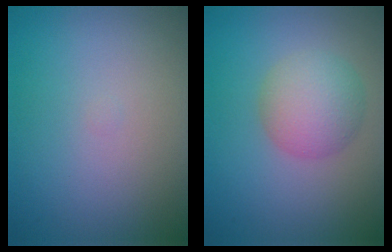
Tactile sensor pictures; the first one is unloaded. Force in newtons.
{"total": 4.3, "press": 4.3, "slide": 0.1}